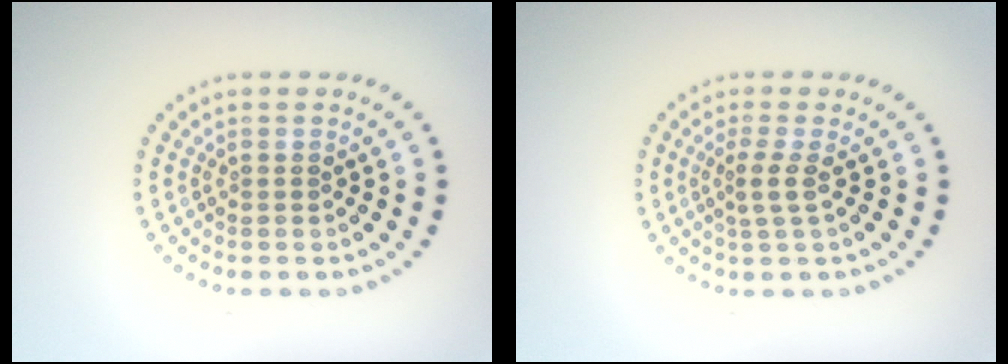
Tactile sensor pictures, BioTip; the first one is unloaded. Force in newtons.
{"total": 1.9, "press": 1.3, "slide": 1.3}